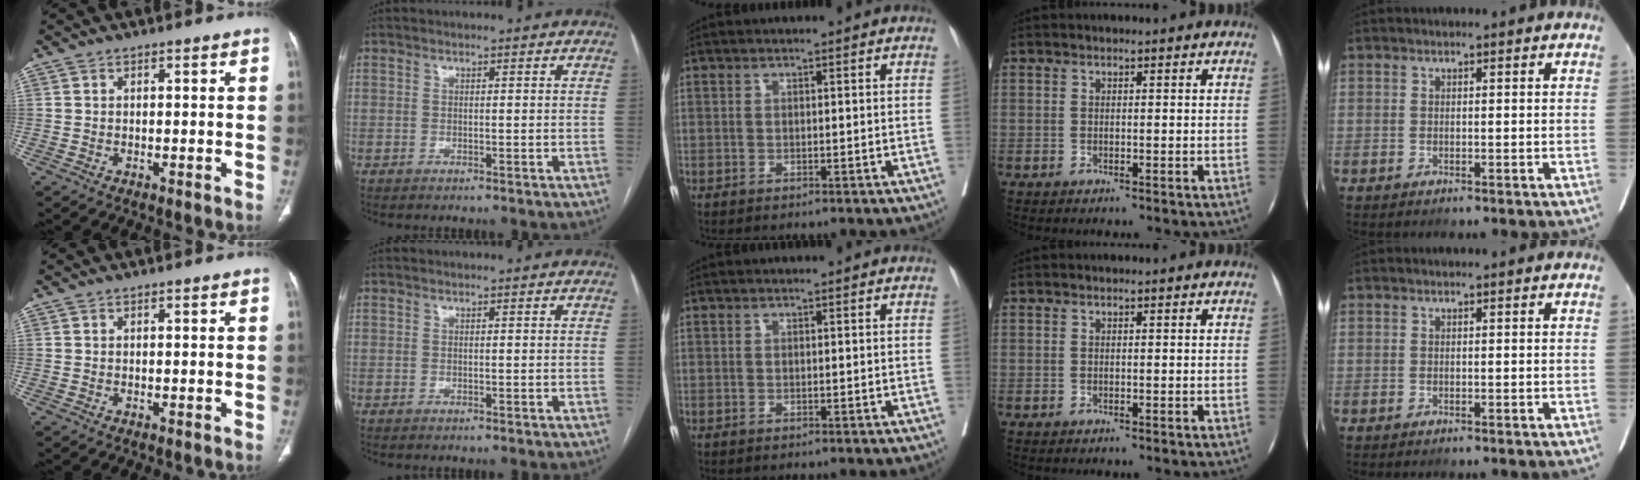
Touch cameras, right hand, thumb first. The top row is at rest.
{}